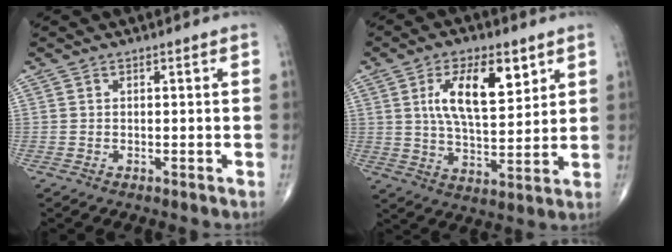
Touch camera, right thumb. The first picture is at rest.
{"total": 13.1, "force": [5.1, 5.8, 10.7], "torque": [-0.163, -0.022, 0.091]}